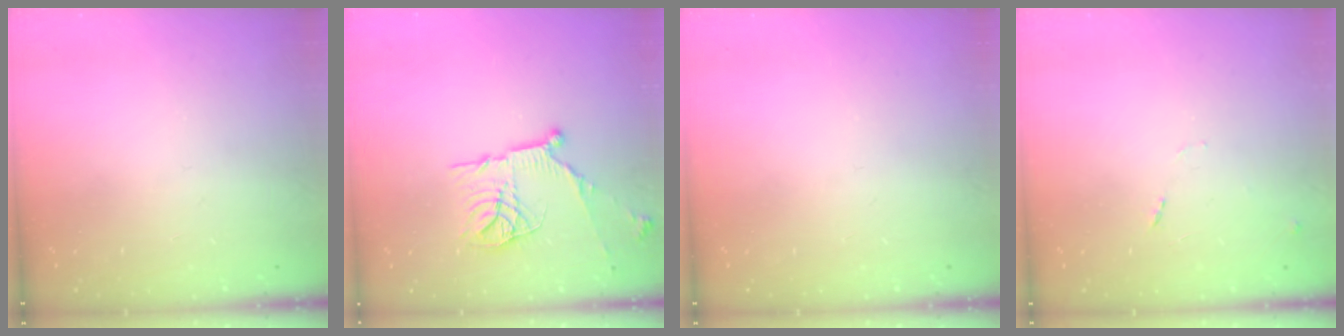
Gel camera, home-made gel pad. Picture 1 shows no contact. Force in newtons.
{"total": 15.2, "press": 15.2, "slide": 0.8}
{"total": 0.0}
{"total": 7.6, "press": 7.6, "slide": 0.9}